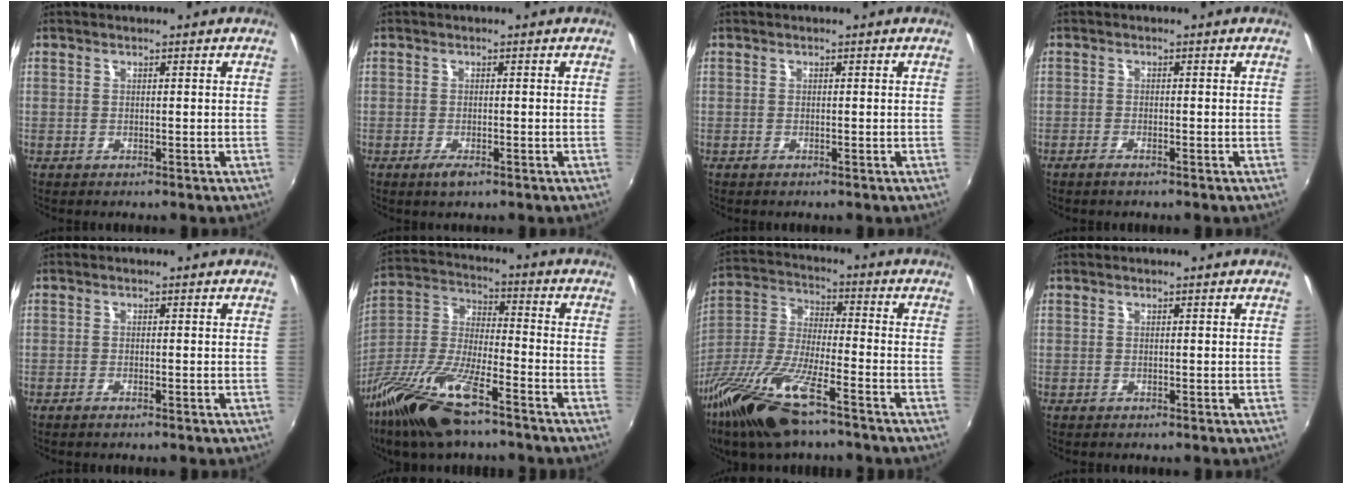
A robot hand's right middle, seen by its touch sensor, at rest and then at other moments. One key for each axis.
{"total": 2.0, "fx": -1.2, "fy": 0.6, "fz": 1.4, "tx": -0.030, "ty": -0.005, "tz": -0.022}
{"total": 0.0}
{"total": 1.5, "fx": -1.2, "fy": 0.2, "fz": 0.8, "tx": -0.024, "ty": -0.002, "tz": -0.025}
{"total": 0.9, "fx": -0.8, "fy": 0.1, "fz": 0.5, "tx": -0.013, "ty": -0.001, "tz": -0.016}
{"total": 19.4, "fx": -12.6, "fy": 5.5, "fz": 13.7, "tx": -0.289, "ty": -0.022, "tz": -0.246}
{"total": 19.8, "fx": -12.7, "fy": 4.9, "fz": 14.3, "tx": -0.302, "ty": -0.031, "tz": -0.249}
{"total": 0.0}